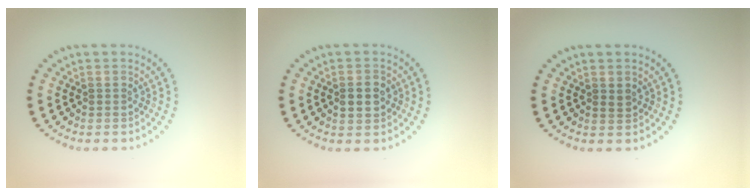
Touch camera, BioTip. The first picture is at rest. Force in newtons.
{"total": 2.0, "press": 2.0, "slide": 0.1}
{"total": 0.7, "press": 0.7, "slide": 0.2}